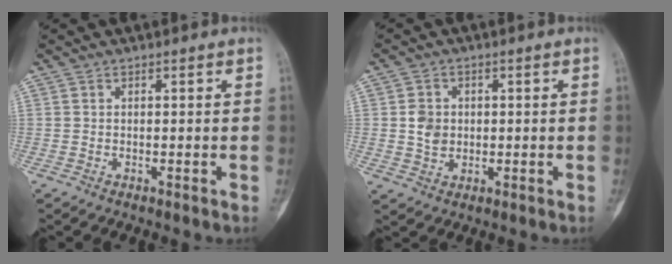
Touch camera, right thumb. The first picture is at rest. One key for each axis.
{"total": 4.5, "fx": 0.3, "fy": 3.8, "fz": 2.4, "tx": -0.027, "ty": -0.003, "tz": 0.008}